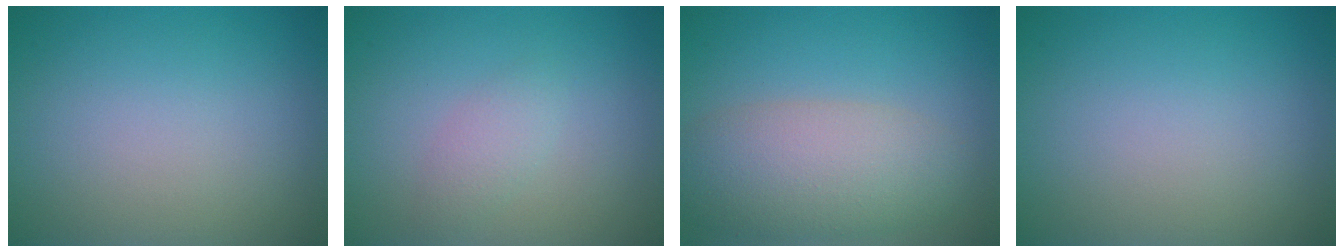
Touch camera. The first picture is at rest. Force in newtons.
{"total": 1.5, "press": 1.5, "slide": 0.0}
{"total": 6.1, "press": 6.0, "slide": 0.5}
{"total": 0.0}